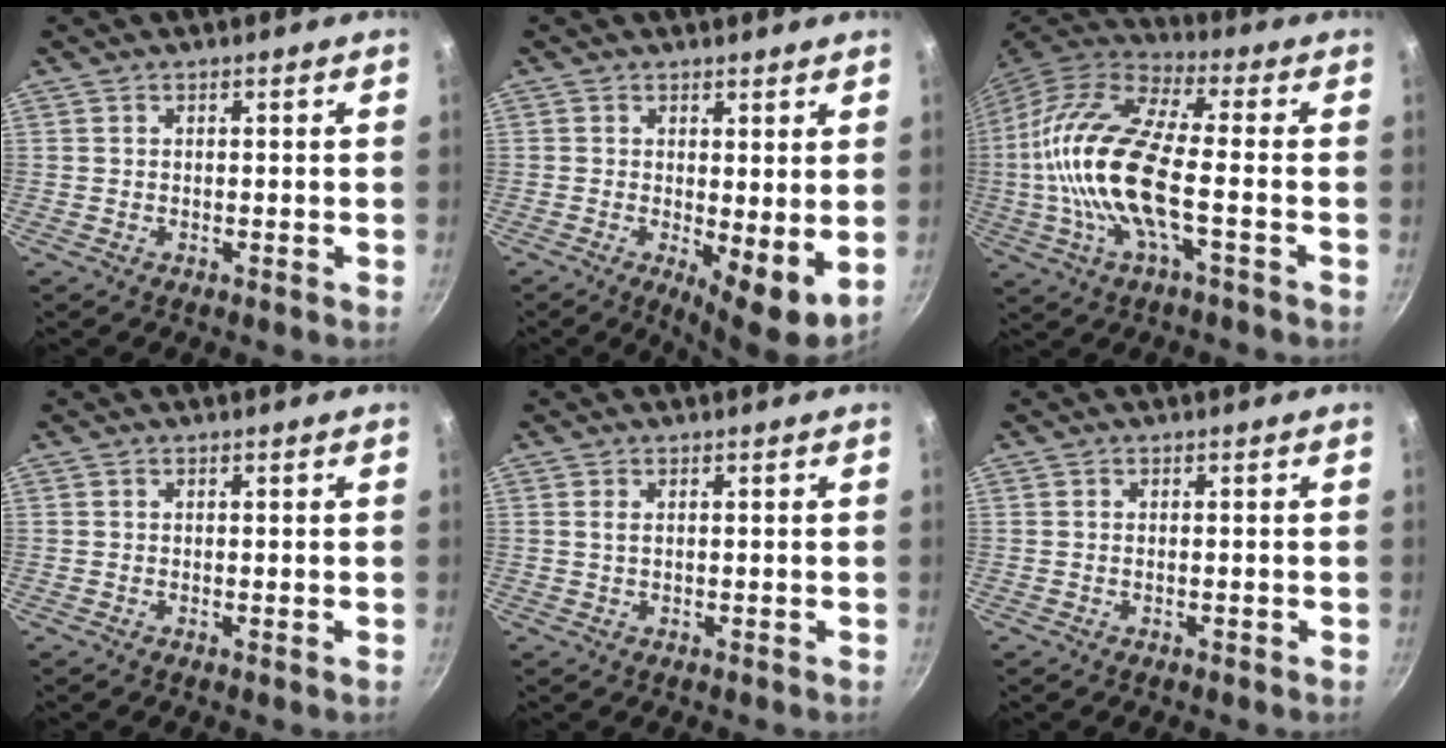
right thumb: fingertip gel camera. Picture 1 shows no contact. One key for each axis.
{"total": 7.1, "fx": 0.3, "fy": 2.5, "fz": 6.7, "tx": -0.090, "ty": -0.019, "tz": 0.010}
{"total": 19.6, "fx": -2.5, "fy": 7.1, "fz": 18.1, "tx": -0.367, "ty": 0.029, "tz": -0.064}
{"total": 0.0}
{"total": 1.0, "fx": 0.3, "fy": 0.4, "fz": 0.9, "tx": -0.016, "ty": -0.001, "tz": 0.006}
{"total": 0.6, "fx": -0.3, "fy": 0.2, "fz": 0.5, "tx": -0.008, "ty": 0.003, "tz": -0.004}